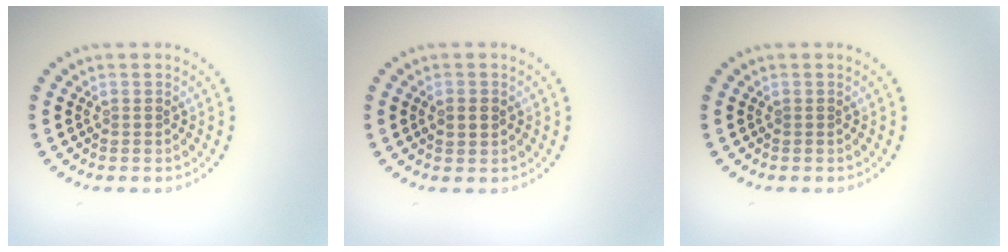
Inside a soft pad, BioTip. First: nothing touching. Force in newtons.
{"total": 1.8, "press": 1.8, "slide": 0.1}
{"total": 0.0}